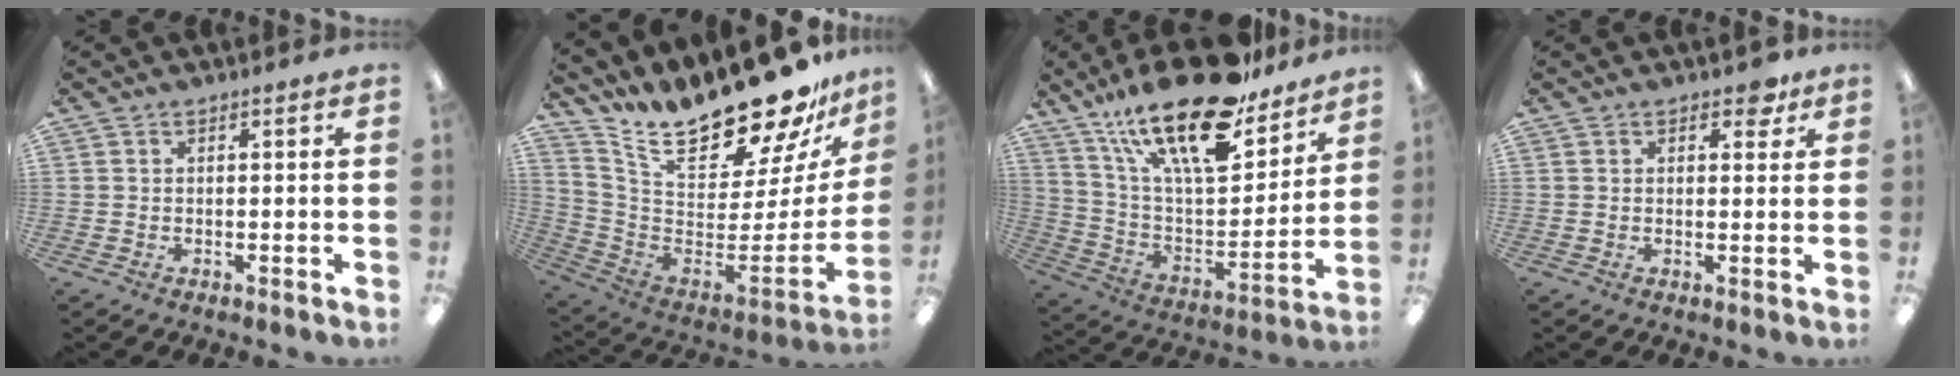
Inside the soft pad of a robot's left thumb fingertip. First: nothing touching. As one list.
[{"total": 22.5, "force": [18.3, 6.8, 11.3], "torque": [-0.172, -0.147, 0.309]}, {"total": 26.0, "force": [17.8, 9.5, 16.5], "torque": [-0.282, -0.106, 0.303]}, {"total": 3.4, "force": [2.1, 1.9, 1.9], "torque": [-0.017, -0.003, 0.031]}]